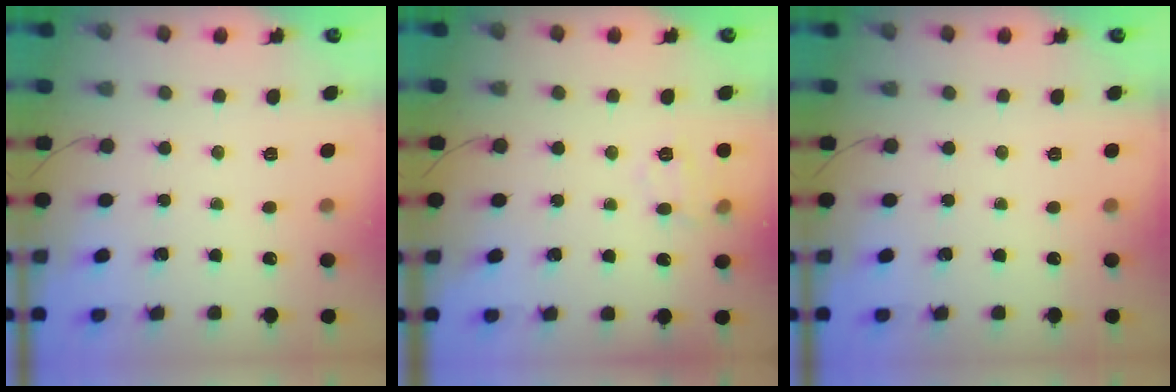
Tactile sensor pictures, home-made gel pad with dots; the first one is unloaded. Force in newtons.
{"total": 8.7, "press": 8.6, "slide": 0.7}
{"total": 0.0}